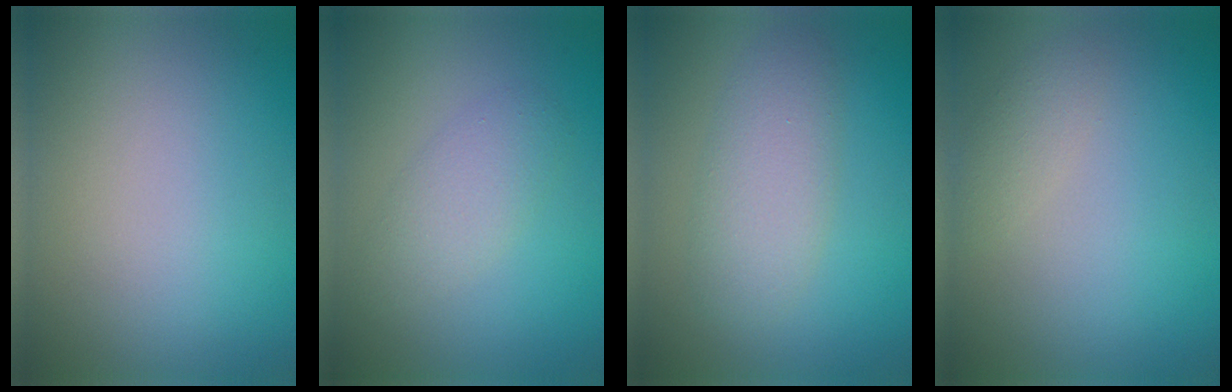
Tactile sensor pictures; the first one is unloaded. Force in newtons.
{"total": 2.8, "press": 2.8, "slide": 0.0}
{"total": 4.0, "press": 4.0, "slide": 0.3}
{"total": 1.4, "press": 1.4, "slide": 0.1}